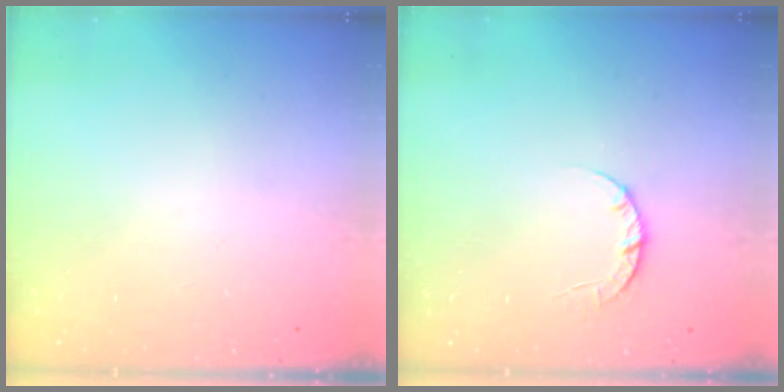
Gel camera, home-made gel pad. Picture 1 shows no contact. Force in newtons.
{"total": 3.7, "press": 3.7, "slide": 0.5}